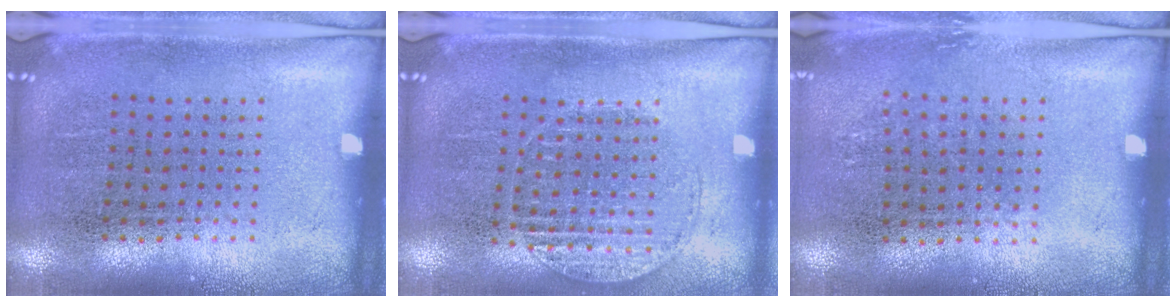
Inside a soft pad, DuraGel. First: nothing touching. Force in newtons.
{"total": 1.1, "press": 1.1, "slide": 0.2}
{"total": 0.8, "press": 0.7, "slide": 0.4}